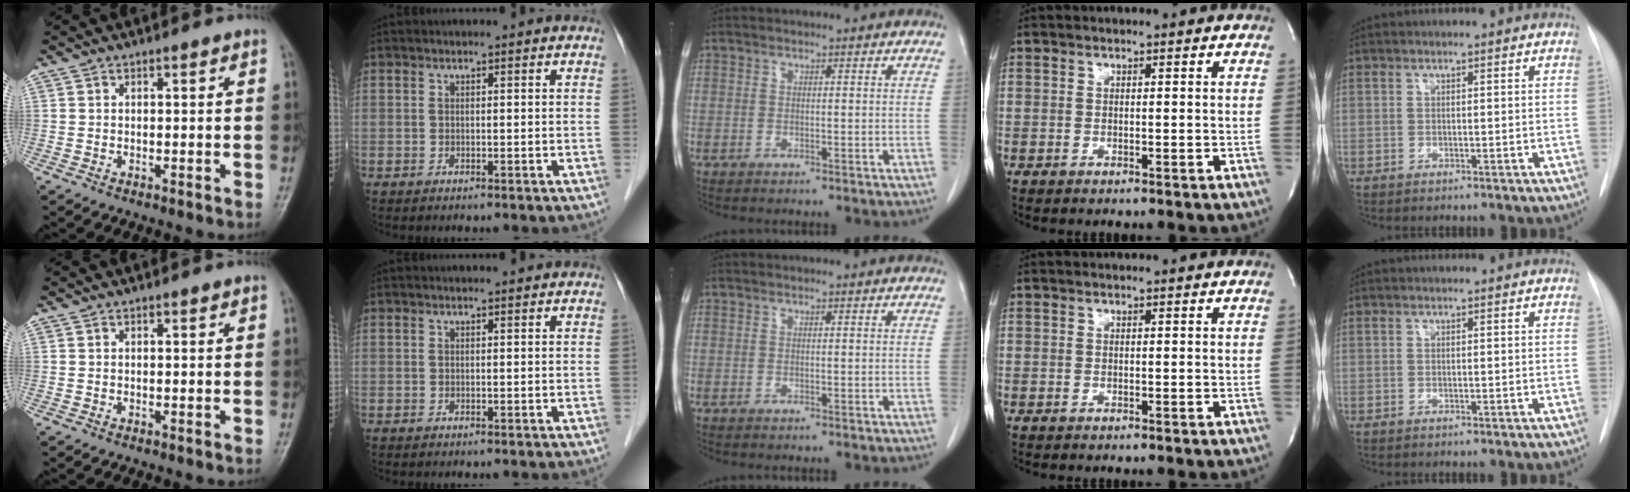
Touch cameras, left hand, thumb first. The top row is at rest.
{}